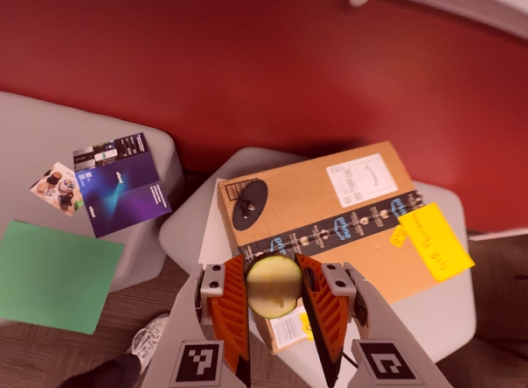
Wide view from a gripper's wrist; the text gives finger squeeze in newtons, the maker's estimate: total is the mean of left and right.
{"total": 11.9, "left": 12.1, "right": 11.7}